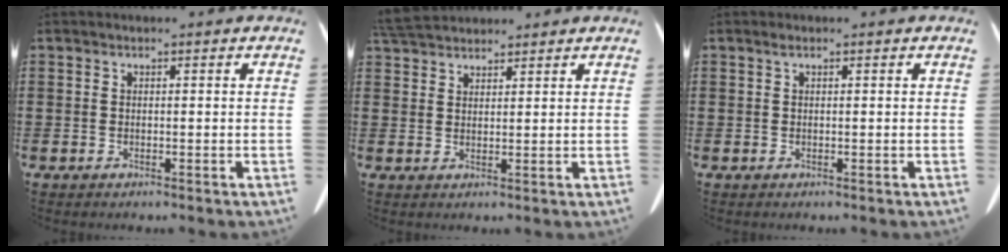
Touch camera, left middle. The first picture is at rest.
{"total": 4.2, "force": [3.9, 0.9, 1.2], "torque": [-0.035, -0.004, 0.078]}
{"total": 0.6, "force": [0.3, 0.1, 0.4], "torque": [-0.010, 0.001, 0.007]}